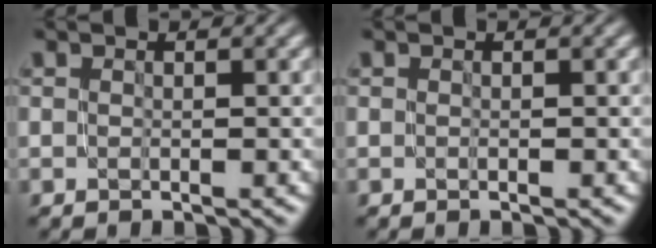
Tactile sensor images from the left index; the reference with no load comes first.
{"total": 0.0}